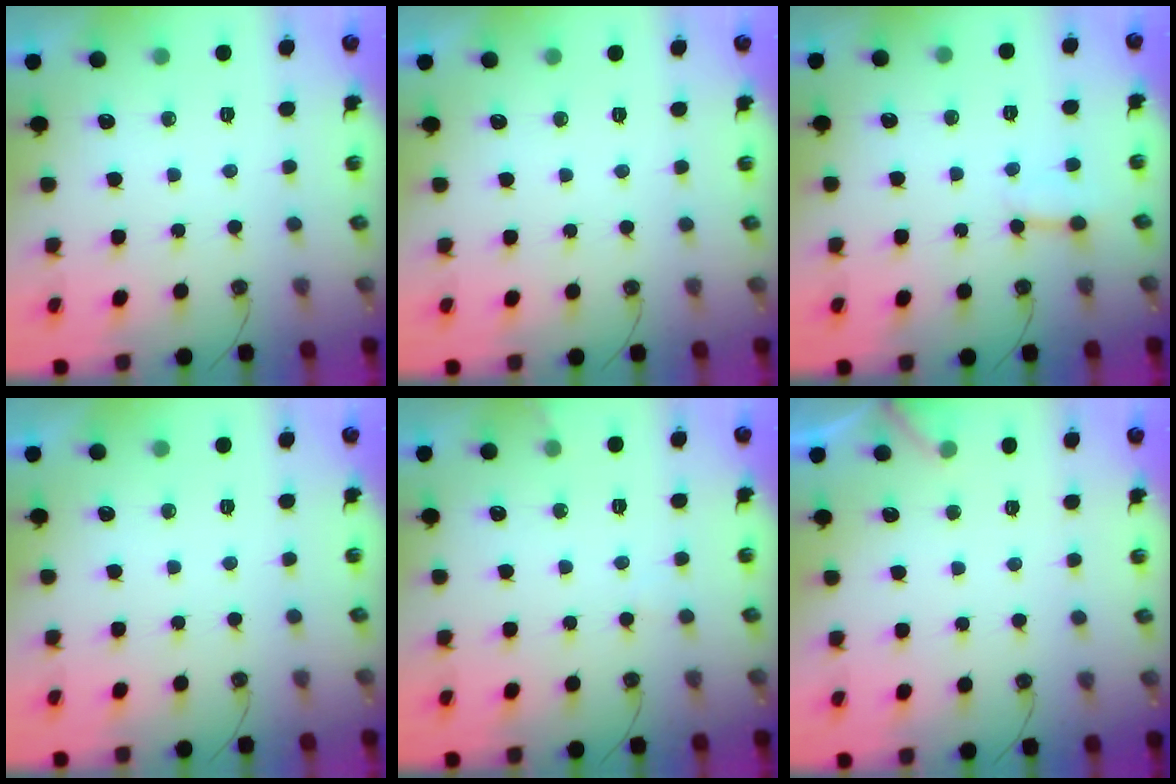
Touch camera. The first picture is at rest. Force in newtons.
{"total": 0.0}
{"total": 4.1, "press": 4.0, "slide": 0.4}
{"total": 0.0}
{"total": 5.3, "press": 5.3, "slide": 0.4}
{"total": 3.9, "press": 3.9, "slide": 0.5}